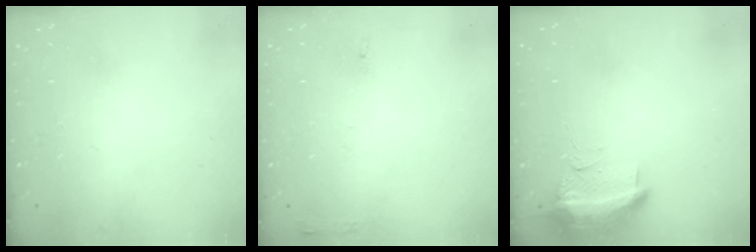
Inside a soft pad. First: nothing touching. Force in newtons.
{"total": 5.3, "press": 5.3, "slide": 0.6}
{"total": 19.1, "press": 13.0, "slide": 14.0}